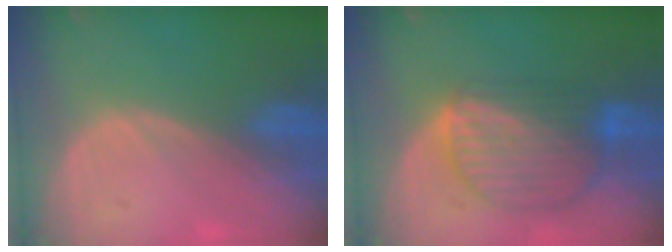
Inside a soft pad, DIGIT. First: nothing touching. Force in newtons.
{"total": 9.3, "press": 7.9, "slide": 4.9}